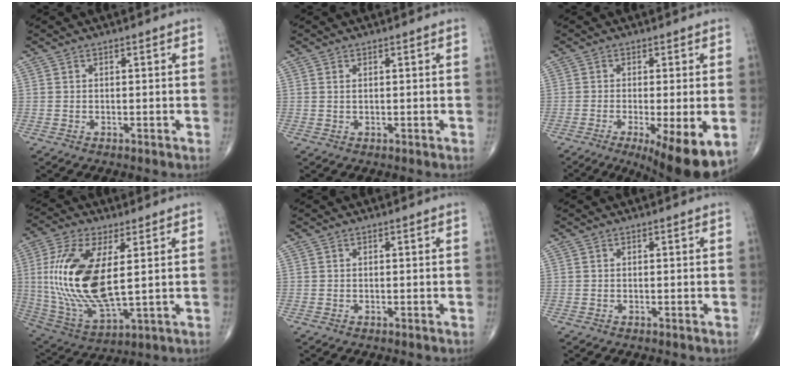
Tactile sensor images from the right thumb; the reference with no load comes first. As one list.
[{"total": 0.6, "force": [0.3, 0.3, 0.5], "torque": [-0.013, 0.002, 0.007]}, {"total": 12.2, "force": [-4.8, 3.0, 10.9], "torque": [-0.144, -0.019, -0.067]}, {"total": 19.7, "force": [2.6, 8.1, 17.8], "torque": [-0.383, -0.022, 0.058]}, {"total": 0.0}, {"total": 0.0}]